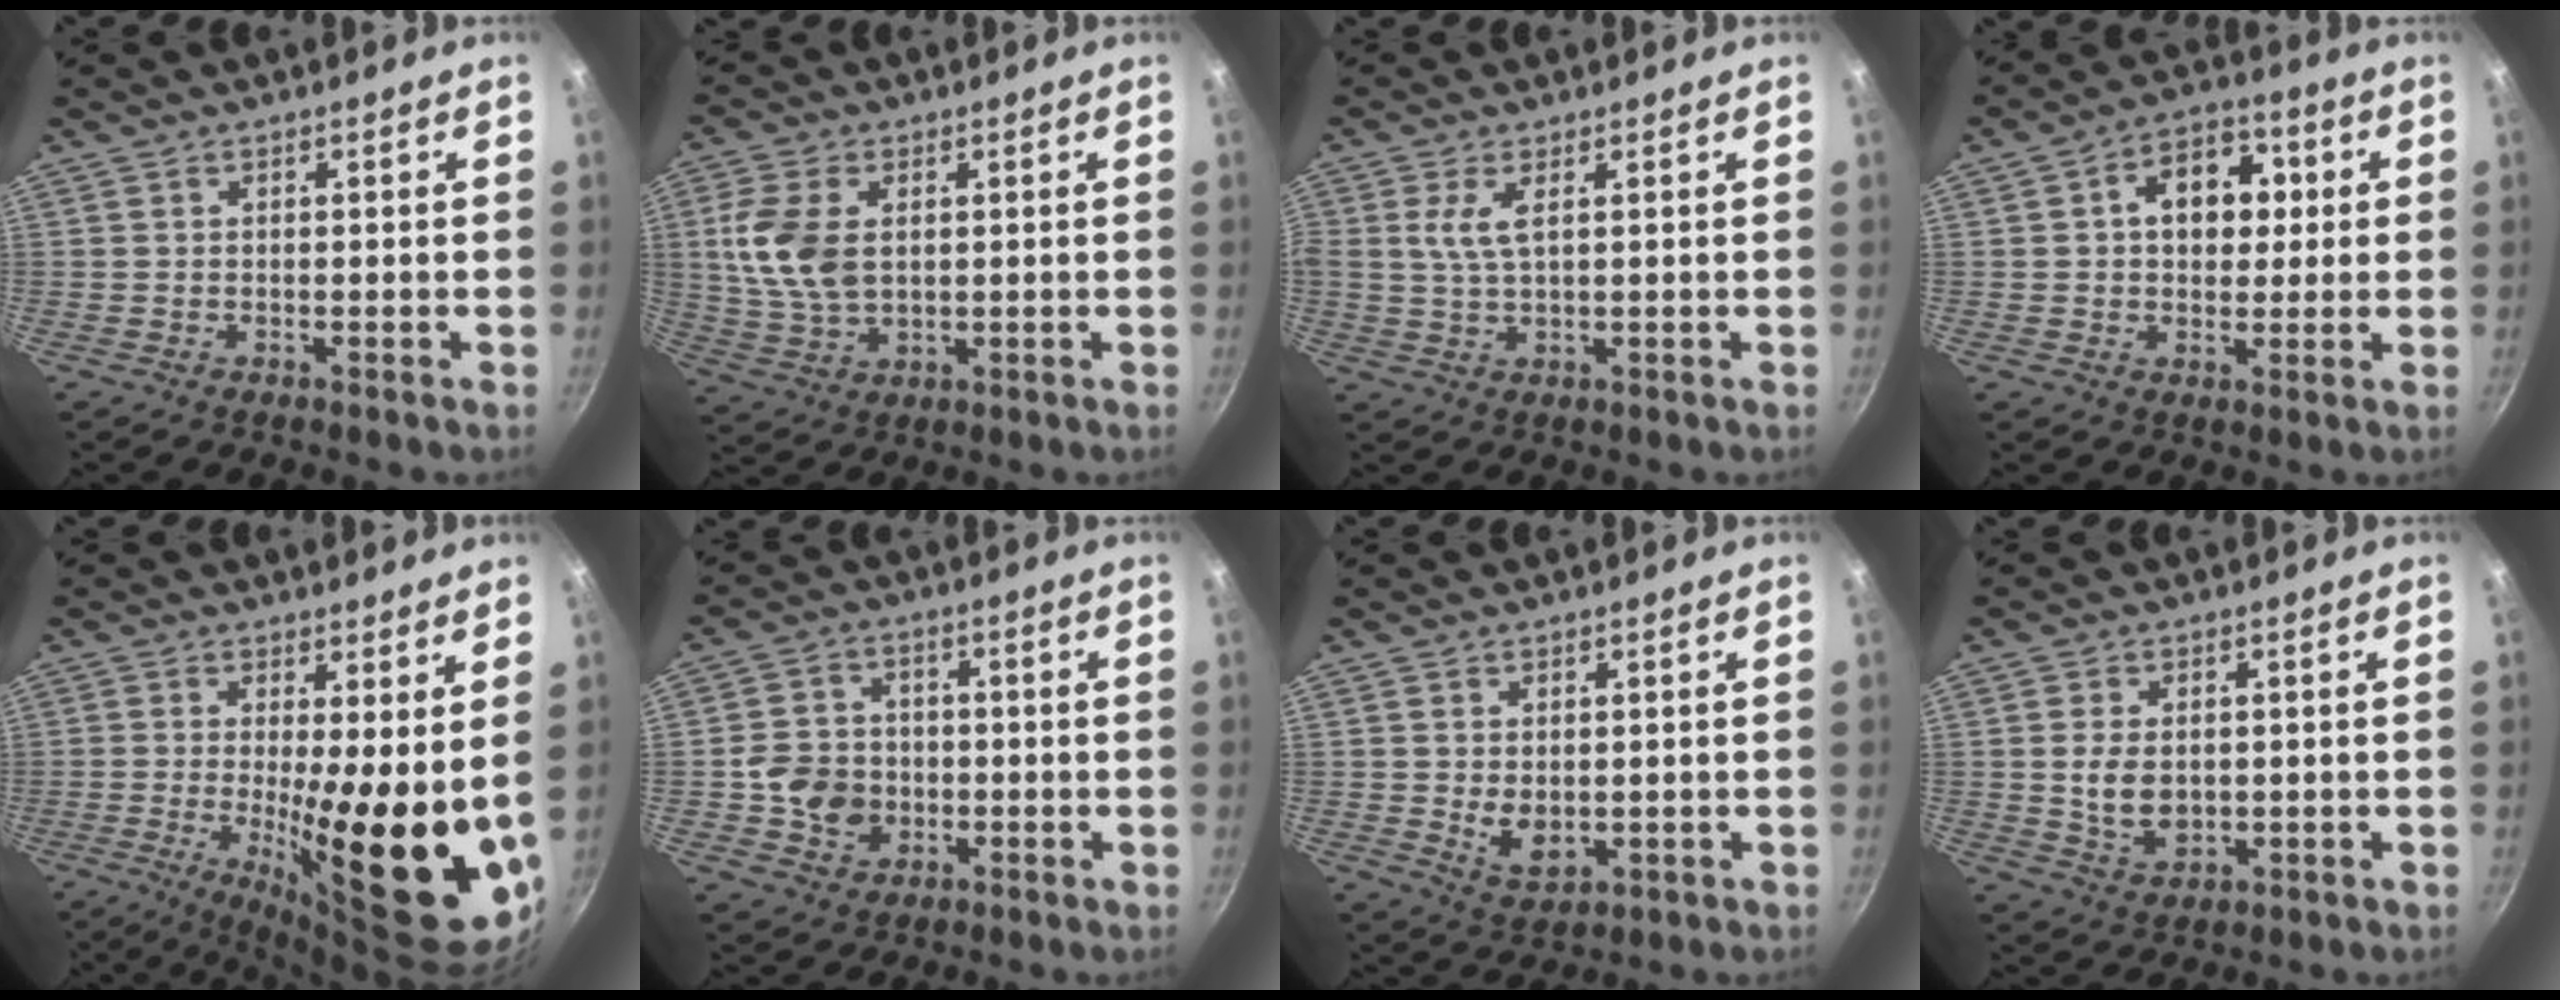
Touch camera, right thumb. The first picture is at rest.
{"total": 10.1, "force": [1.6, 6.3, 7.7], "torque": [-0.154, -0.007, 0.036]}
{"total": 4.0, "force": [1.2, 1.4, 3.6], "torque": [-0.083, -0.002, 0.028]}
{"total": 10.3, "force": [1.9, 7.5, 6.9], "torque": [-0.057, 0.013, 0.015]}
{"total": 18.0, "force": [0.4, 4.7, 17.4], "torque": [-0.231, -0.041, 0.014]}
{"total": 8.4, "force": [-1.3, 7.3, 3.9], "torque": [-0.048, 0.019, -0.025]}
{"total": 5.2, "force": [0.1, 3.5, 3.9], "torque": [-0.059, -0.015, 0.012]}
{"total": 6.6, "force": [0.3, 4.4, 4.8], "torque": [-0.081, -0.007, 0.015]}